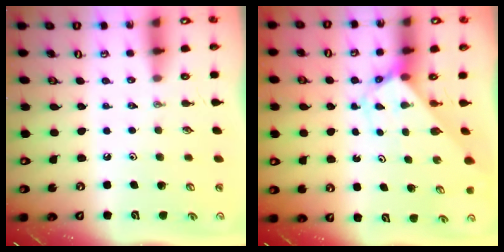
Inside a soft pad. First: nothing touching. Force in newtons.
{"total": 2.7, "press": 2.7, "slide": 0.2}